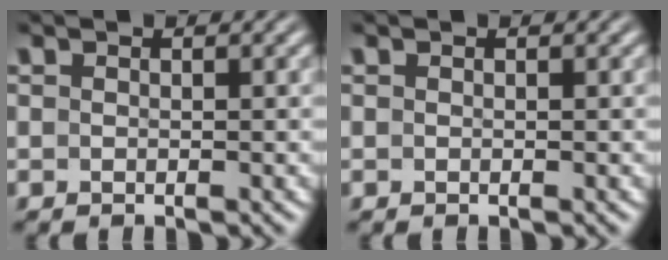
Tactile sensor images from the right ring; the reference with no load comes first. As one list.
[{"total": 0.0}]